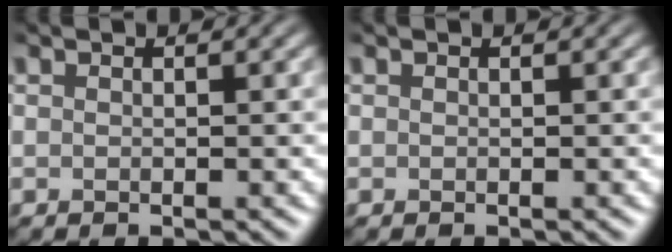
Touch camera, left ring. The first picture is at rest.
{"total": 0.0}